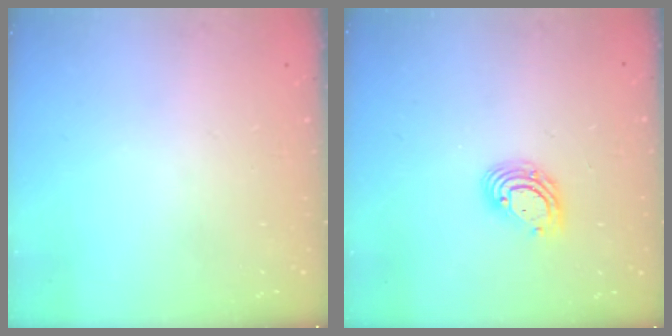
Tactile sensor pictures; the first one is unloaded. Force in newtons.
{"total": 8.0, "press": 7.8, "slide": 1.5}